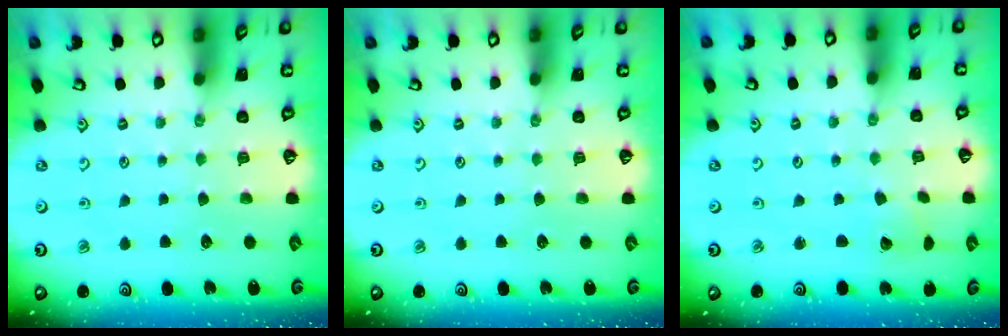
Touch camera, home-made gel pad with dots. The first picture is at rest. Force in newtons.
{"total": 0.0}
{"total": 2.3, "press": 2.3, "slide": 0.0}